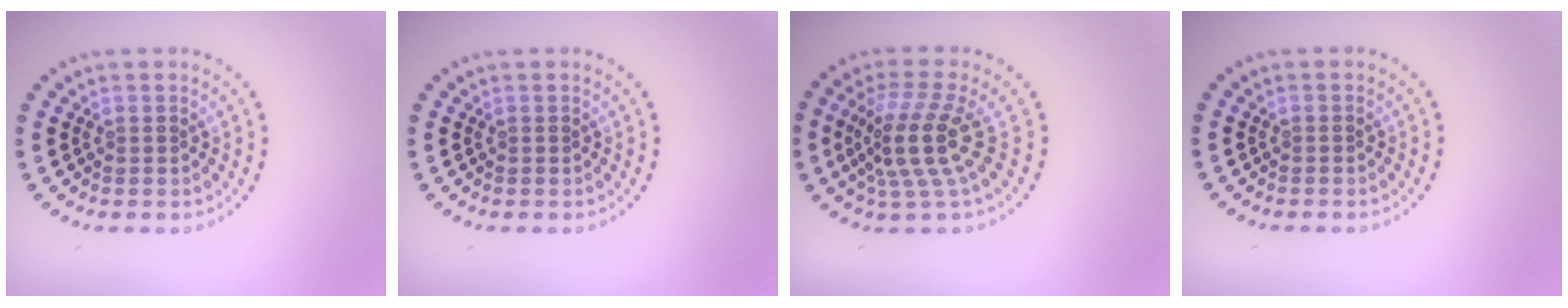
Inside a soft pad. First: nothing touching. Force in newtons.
{"total": 0.0}
{"total": 4.7, "press": 3.5, "slide": 3.2}
{"total": 0.0}